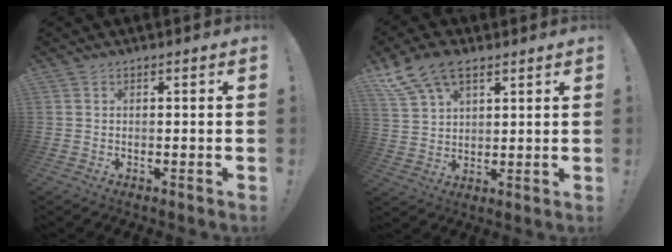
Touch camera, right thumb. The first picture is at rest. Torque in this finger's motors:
{"motor_torque": [0.26, 0.44, 0.22, 0.02, 0.10]}